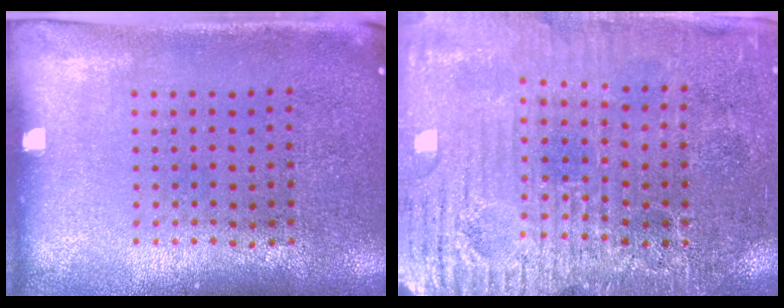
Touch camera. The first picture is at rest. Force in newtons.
{"total": 3.5, "press": 3.4, "slide": 0.8}